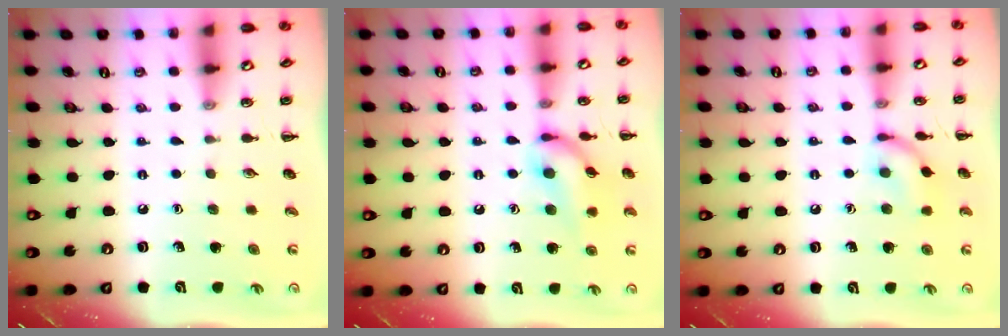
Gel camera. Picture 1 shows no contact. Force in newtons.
{"total": 14.0, "press": 13.9, "slide": 1.2}
{"total": 9.6, "press": 9.6, "slide": 0.4}